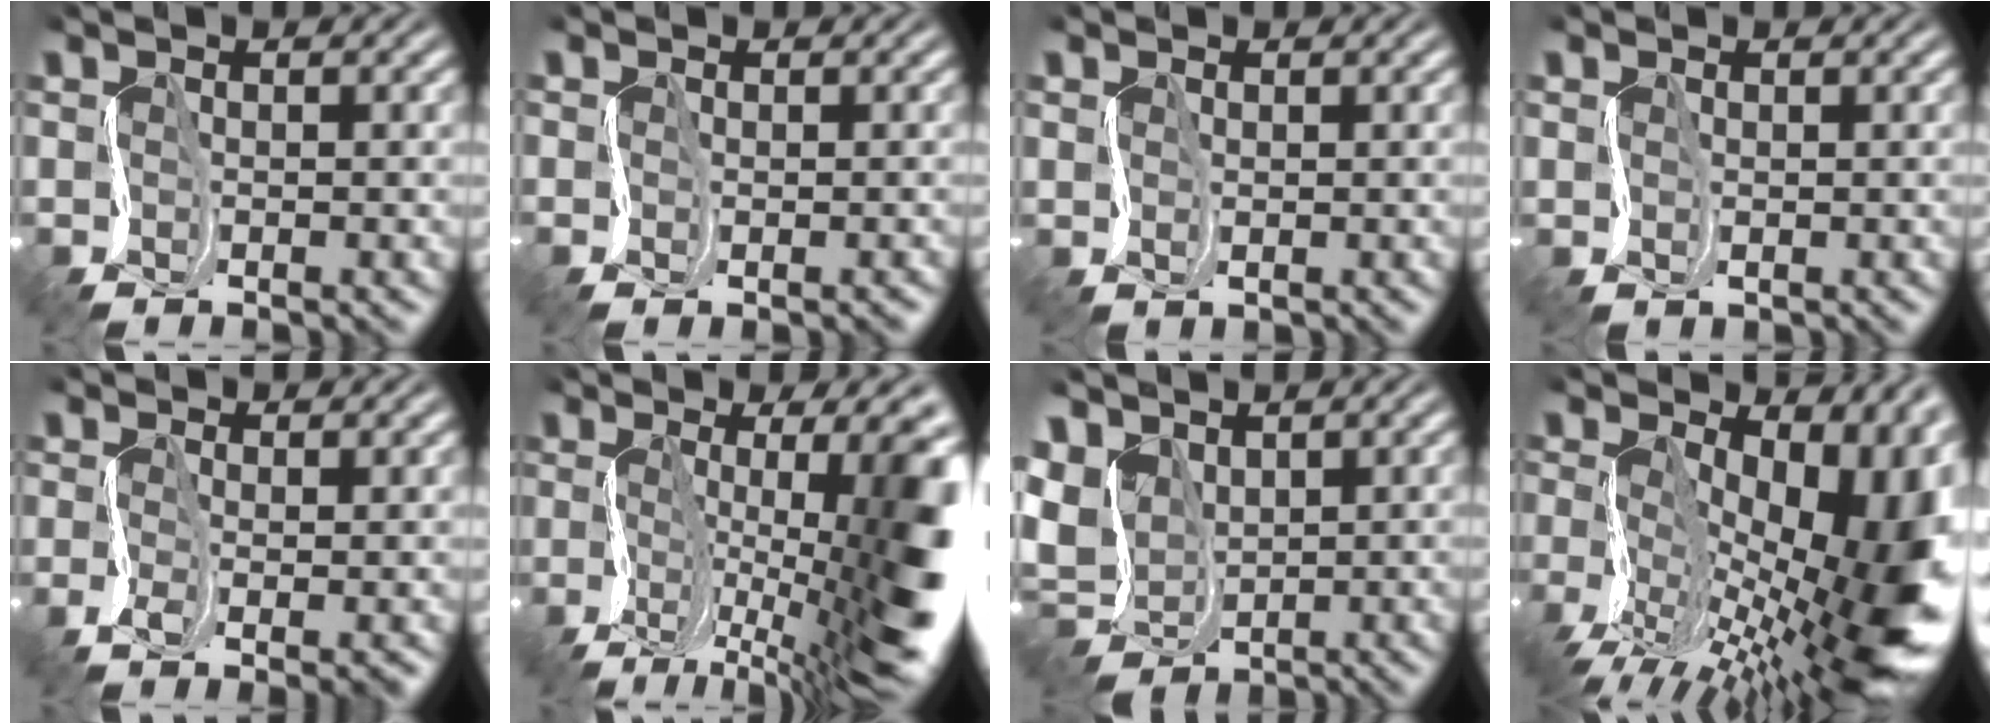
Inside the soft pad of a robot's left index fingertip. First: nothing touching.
{"total": 1.2, "force": [-0.8, 0.8, 0.4], "torque": [-0.007, -0.002, -0.013]}
{"total": 1.3, "force": [0.4, 0.0, -1.3], "torque": [0.010, 0.006, 0.005]}
{"total": 1.2, "force": [0.3, 0.1, -1.1], "torque": [0.010, 0.004, 0.005]}
{"total": 1.8, "force": [-0.7, 0.5, 1.5], "torque": [-0.039, -0.003, -0.018]}
{"total": 11.8, "force": [-1.5, 4.2, 10.9], "torque": [-0.152, 0.010, -0.032]}
{"total": 3.0, "force": [1.1, 2.8, 0.4], "torque": [-0.034, 0.012, 0.010]}
{"total": 15.8, "force": [-2.7, 8.9, 12.7], "torque": [-0.183, -0.017, -0.037]}